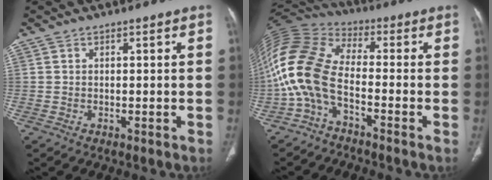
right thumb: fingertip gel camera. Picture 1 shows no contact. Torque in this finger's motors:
{"motor_torque": [0.02, 1.52, 2.06, -0.72, 0.27]}